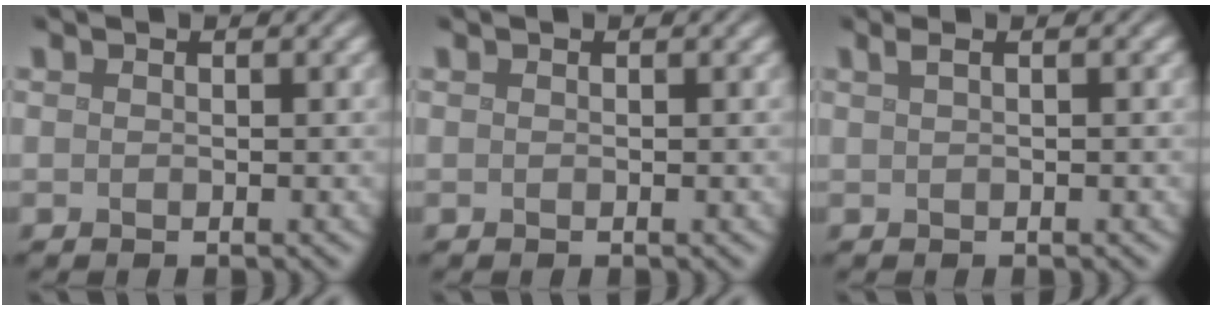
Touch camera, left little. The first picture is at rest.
{"total": 0.0}
{"total": 1.3, "force": [0.4, 0.4, 1.2], "torque": [-0.022, 0.007, 0.004]}